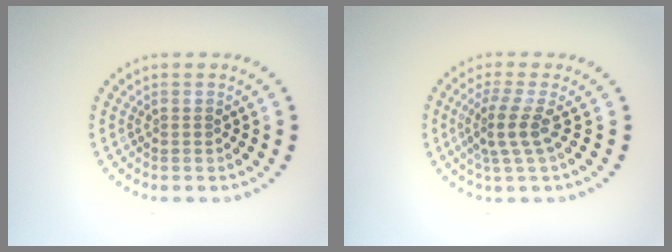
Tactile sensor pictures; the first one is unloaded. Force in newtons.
{"total": 2.9, "press": 2.1, "slide": 2.0}